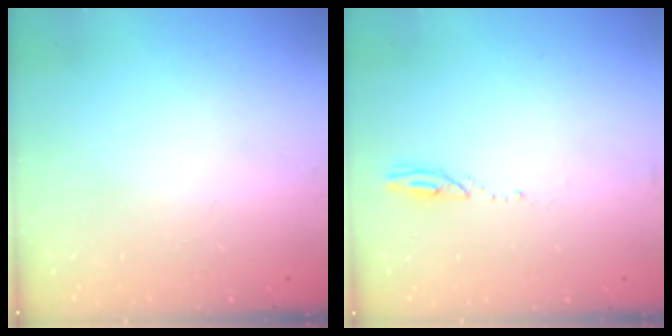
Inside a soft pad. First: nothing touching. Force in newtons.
{"total": 2.4, "press": 2.4, "slide": 0.3}